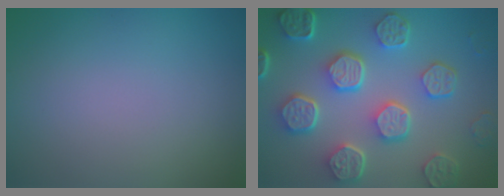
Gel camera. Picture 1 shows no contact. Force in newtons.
{"total": 8.1, "press": 6.2, "slide": 5.3}